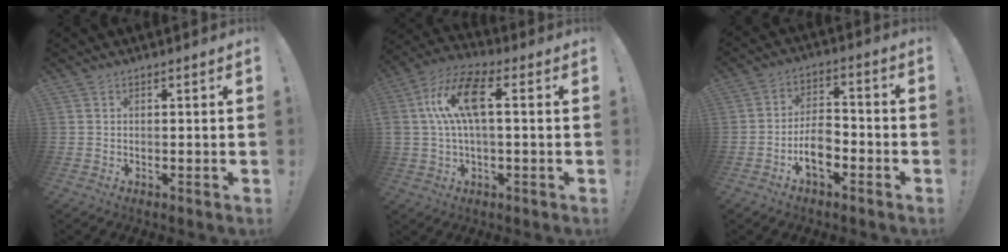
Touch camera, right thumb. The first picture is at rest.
{"total": 13.8, "force": [1.8, 6.5, 12.0], "torque": [-0.239, 0.016, 0.032]}
{"total": 9.1, "force": [-4.3, 4.9, 6.4], "torque": [-0.125, 0.017, -0.077]}